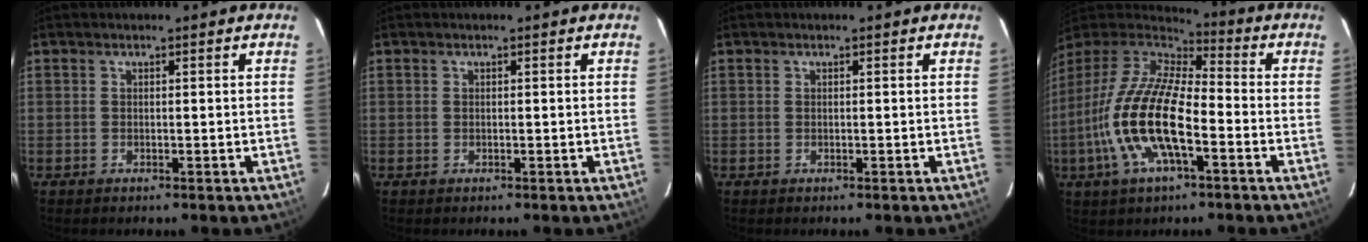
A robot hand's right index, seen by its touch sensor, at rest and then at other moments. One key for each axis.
{"total": 0.0}
{"total": 0.0}
{"total": 18.8, "fx": -6.0, "fy": 6.7, "fz": 16.6, "tx": -0.339, "ty": -0.016, "tz": -0.123}